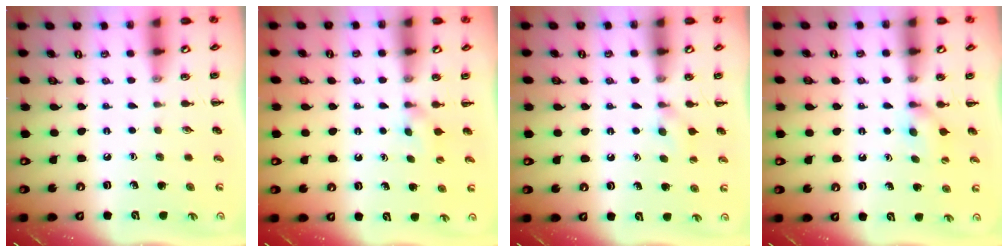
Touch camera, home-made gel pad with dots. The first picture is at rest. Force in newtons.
{"total": 2.4, "press": 2.2, "slide": 1.0}
{"total": 5.9, "press": 5.7, "slide": 1.6}
{"total": 5.9, "press": 5.8, "slide": 1.5}